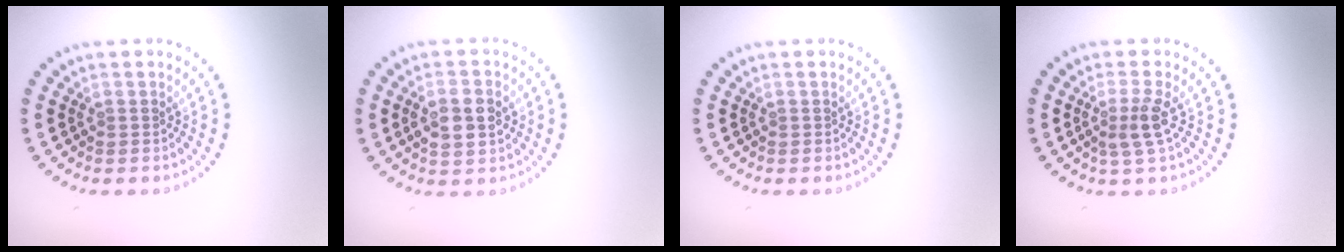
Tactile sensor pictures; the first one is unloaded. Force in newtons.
{"total": 3.1, "press": 3.1, "slide": 0.3}
{"total": 0.0}
{"total": 2.5, "press": 1.9, "slide": 1.6}